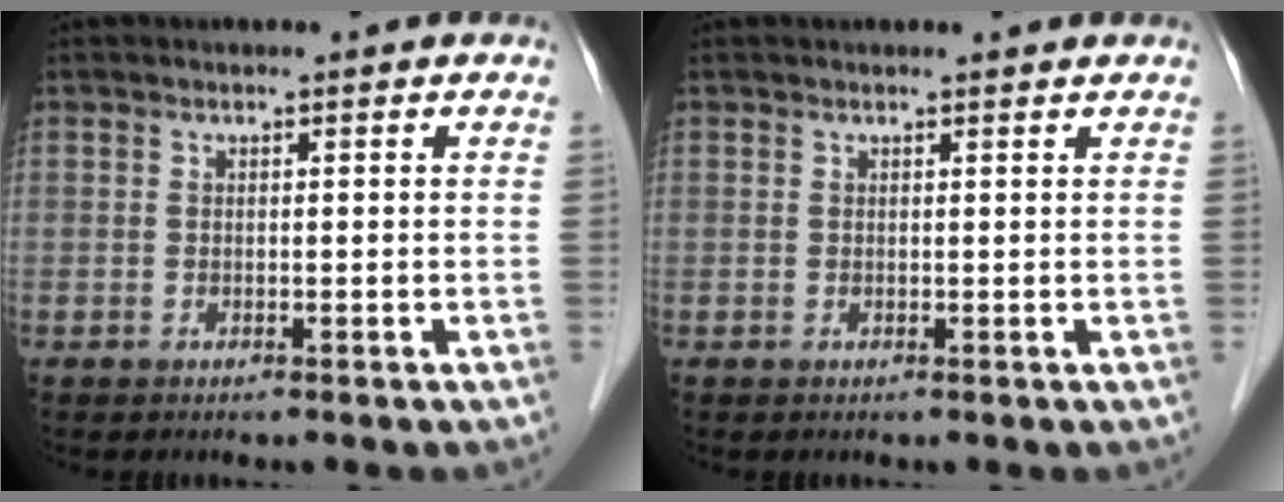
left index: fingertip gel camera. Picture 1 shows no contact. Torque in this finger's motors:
{"motor_torque": [0.14, -0.13, 0.05, -0.01]}